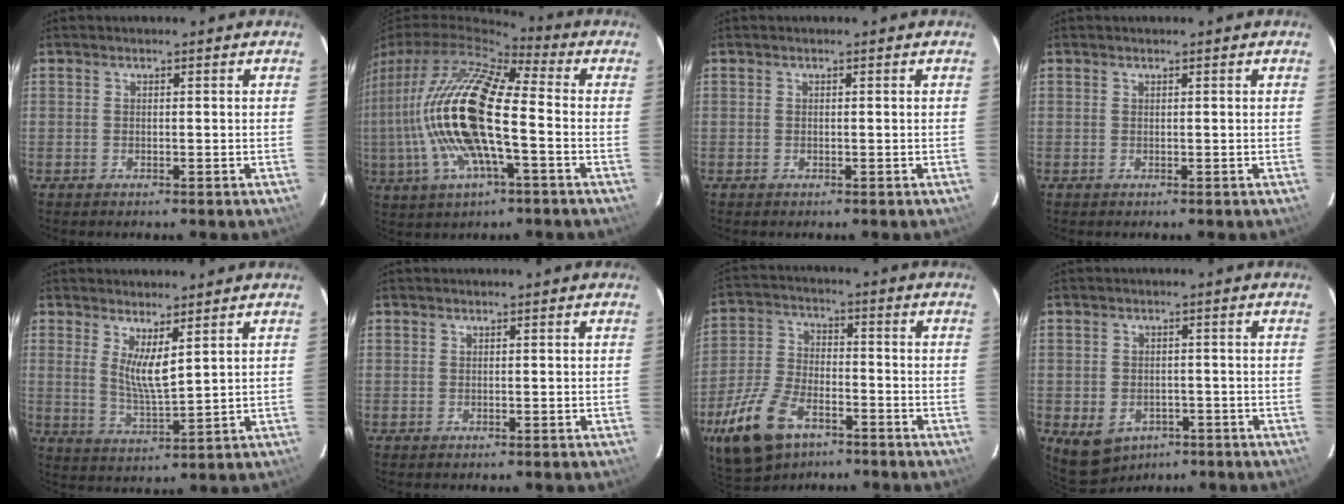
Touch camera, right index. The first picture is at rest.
{"total": 18.9, "force": [-2.1, 5.3, 18.1], "torque": [-0.345, -0.005, -0.048]}
{"total": 0.0}
{"total": 0.0}
{"total": 6.0, "force": [3.2, 1.1, 4.9], "torque": [-0.091, -0.018, 0.061]}
{"total": 0.5, "force": [0.2, 0.4, -0.1], "torque": [0.004, 0.000, 0.004]}
{"total": 14.7, "force": [-8.6, 7.7, 9.0], "torque": [-0.214, -0.018, -0.160]}
{"total": 7.4, "force": [-3.9, 5.5, 3.0], "torque": [-0.068, -0.009, -0.039]}